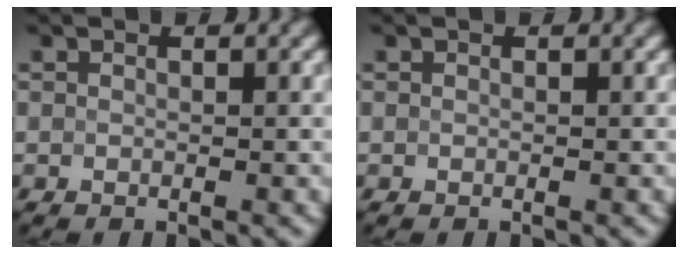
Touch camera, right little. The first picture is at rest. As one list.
[{"total": 0.0}]